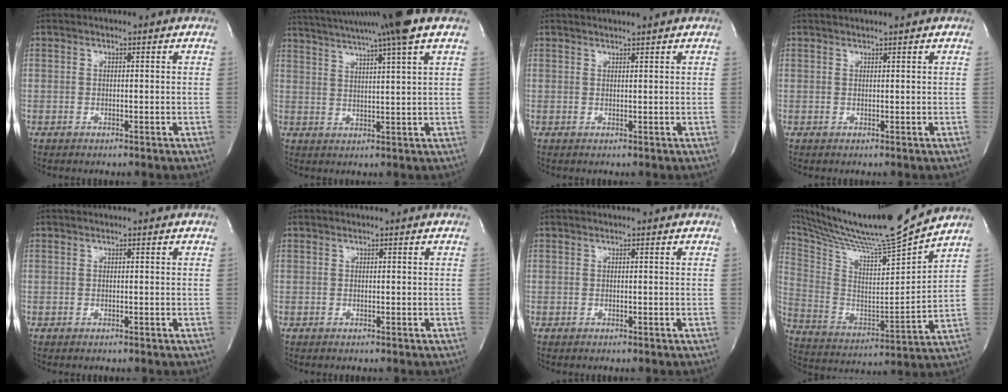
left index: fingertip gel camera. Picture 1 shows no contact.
{"total": 15.7, "force": [12.8, -2.0, 8.8], "torque": [-0.160, 0.000, 0.180]}
{"total": 2.1, "force": [2.0, -0.3, 0.6], "torque": [-0.008, 0.011, 0.033]}
{"total": 1.4, "force": [1.3, -0.2, 0.4], "torque": [-0.006, 0.009, 0.025]}
{"total": 0.0}
{"total": 0.0}
{"total": 0.0}
{"total": 21.2, "force": [19.1, -0.8, 9.0], "torque": [-0.185, -0.043, 0.318]}